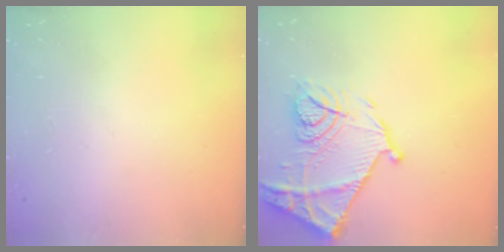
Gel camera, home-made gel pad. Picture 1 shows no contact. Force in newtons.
{"total": 18.1, "press": 18.0, "slide": 1.6}